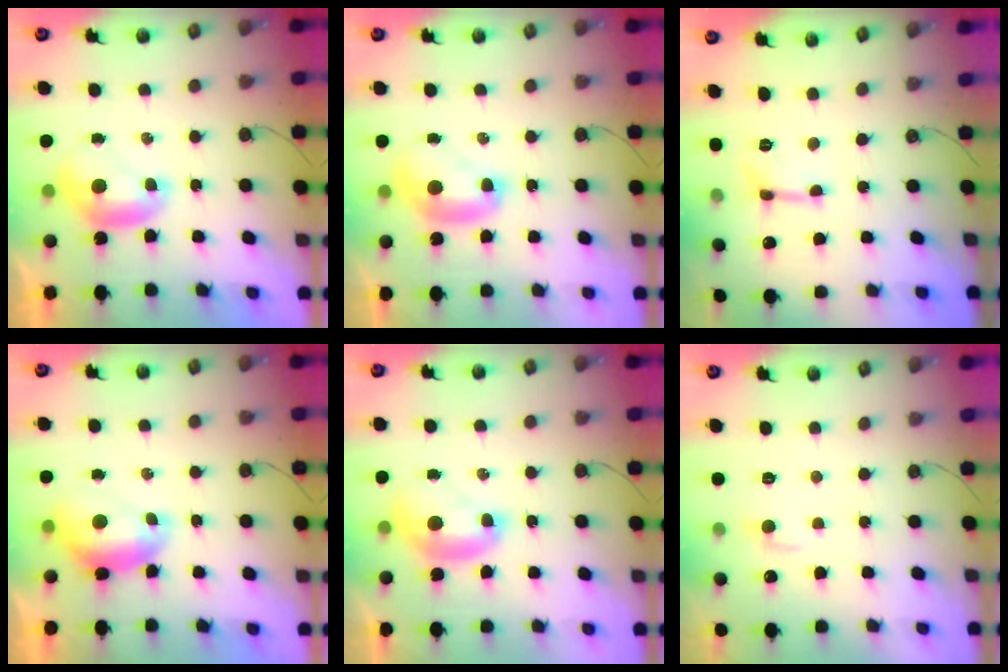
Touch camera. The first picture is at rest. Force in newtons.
{"total": 2.0, "press": 2.0, "slide": 0.2}
{"total": 1.4, "press": 1.4, "slide": 0.2}
{"total": 0.7, "press": 0.6, "slide": 0.3}
{"total": 2.0, "press": 2.0, "slide": 0.4}
{"total": 2.1, "press": 2.1, "slide": 0.4}